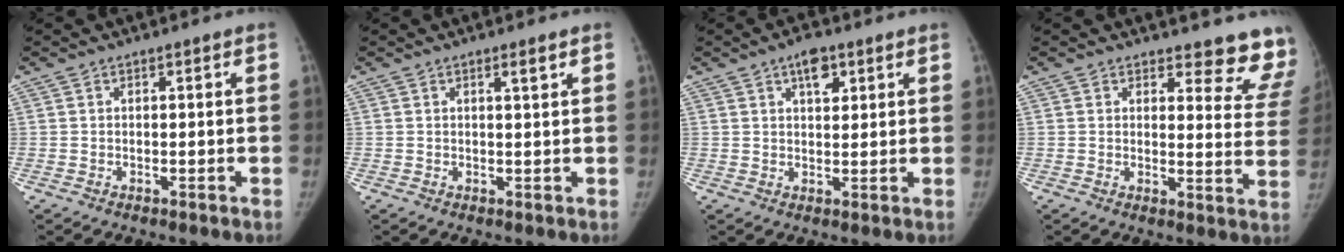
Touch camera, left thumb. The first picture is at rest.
{"total": 1.7, "force": [1.0, 0.2, 1.3], "torque": [-0.019, -0.006, 0.017]}
{"total": 4.9, "force": [2.6, 2.5, 3.2], "torque": [-0.030, -0.008, 0.038]}
{"total": 12.6, "force": [11.9, 3.5, 2.3], "torque": [0.025, -0.115, 0.104]}